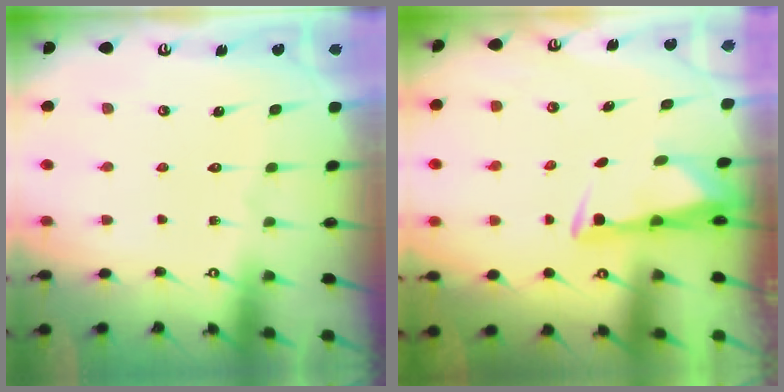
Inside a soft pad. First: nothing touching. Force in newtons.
{"total": 3.1, "press": 3.0, "slide": 0.9}